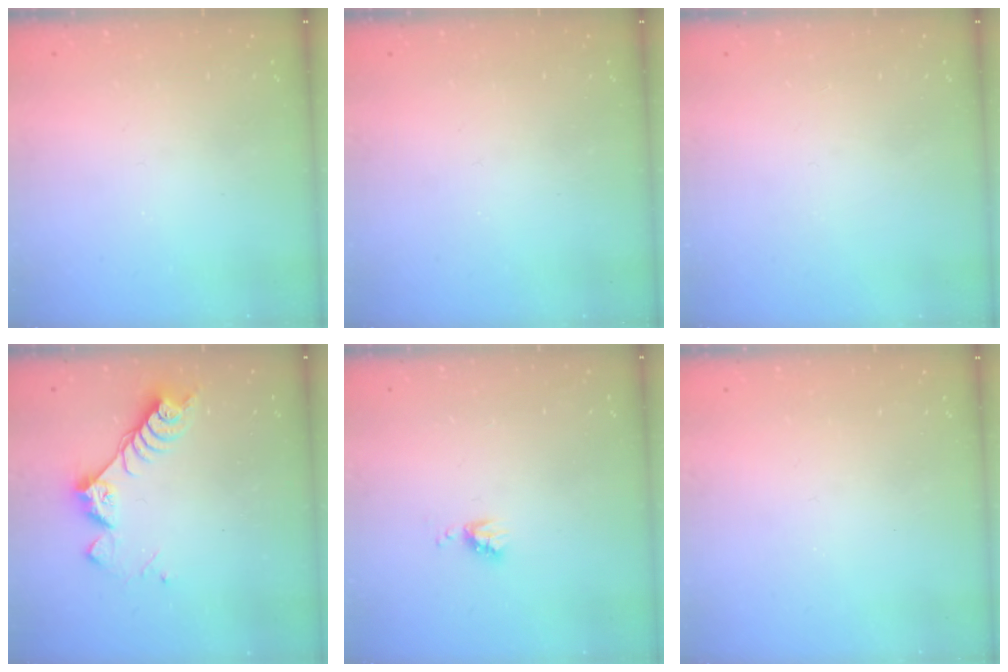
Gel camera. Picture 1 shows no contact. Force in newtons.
{"total": 0.0}
{"total": 0.0}
{"total": 8.3, "press": 8.2, "slide": 0.7}
{"total": 4.1, "press": 4.0, "slide": 0.5}
{"total": 0.0}